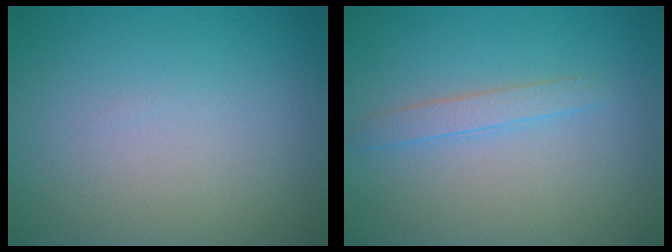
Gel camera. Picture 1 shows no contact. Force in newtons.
{"total": 1.5, "press": 1.5, "slide": 0.0}